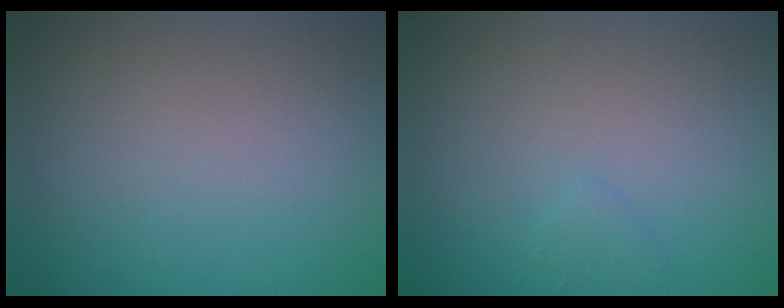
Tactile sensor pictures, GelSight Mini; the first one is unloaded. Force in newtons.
{"total": 0.7, "press": 0.7, "slide": 0.0}